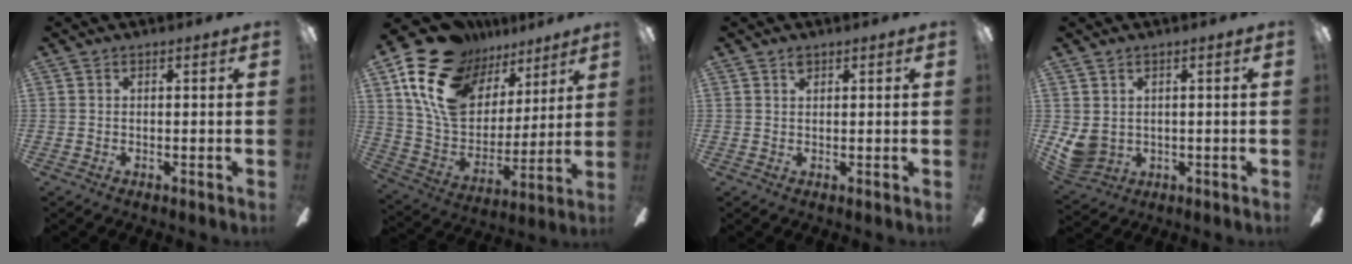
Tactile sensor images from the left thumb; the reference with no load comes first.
{"total": 21.2, "force": [12.8, 13.0, 10.7], "torque": [-0.193, -0.068, 0.238]}
{"total": 1.5, "force": [1.1, 0.7, 0.7], "torque": [-0.008, -0.003, 0.018]}
{"total": 5.3, "force": [1.3, 4.4, 2.7], "torque": [-0.076, -0.007, 0.026]}